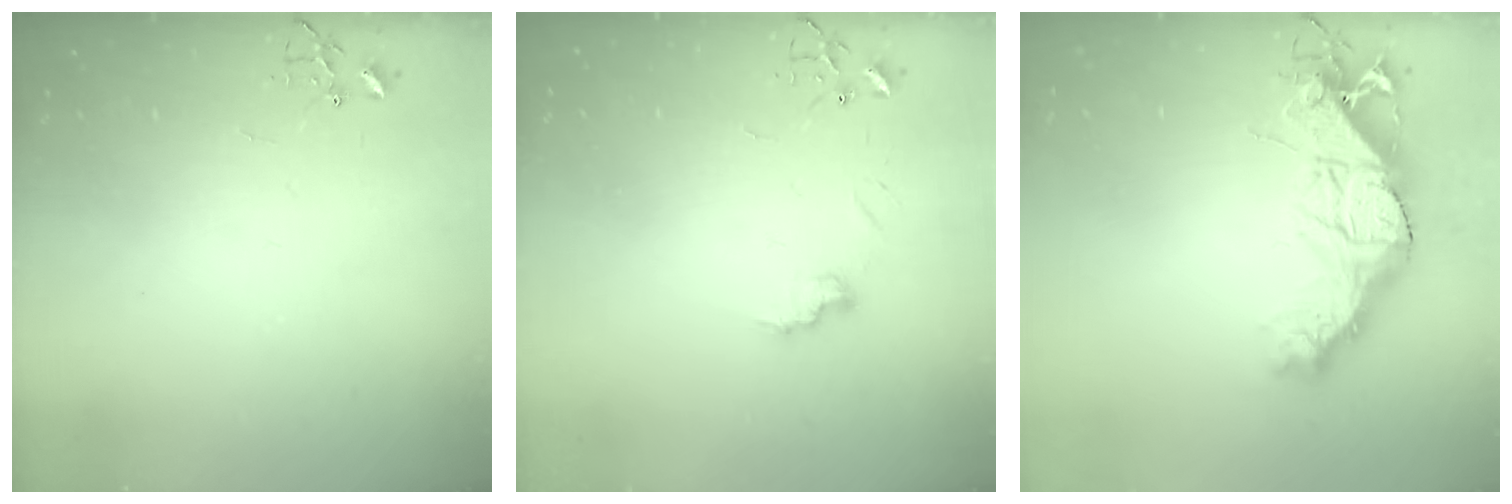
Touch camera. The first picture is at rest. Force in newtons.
{"total": 6.6, "press": 6.6, "slide": 0.1}
{"total": 19.8, "press": 19.7, "slide": 1.9}